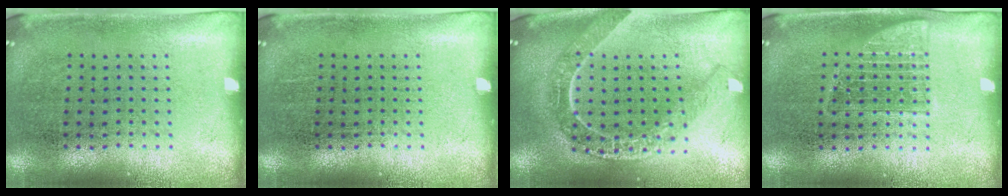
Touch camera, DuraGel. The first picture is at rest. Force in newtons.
{"total": 0.0}
{"total": 2.2, "press": 1.8, "slide": 1.2}
{"total": 1.0, "press": 1.0, "slide": 0.2}